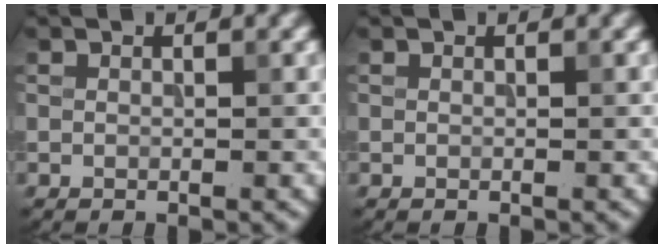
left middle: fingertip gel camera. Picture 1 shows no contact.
{"total": 0.0}